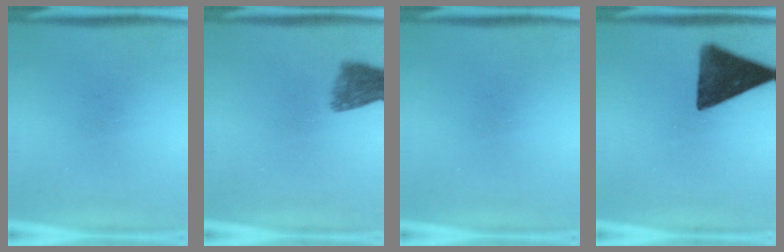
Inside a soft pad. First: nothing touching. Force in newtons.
{"total": 5.8}
{"total": 0.0}
{"total": 13.0}